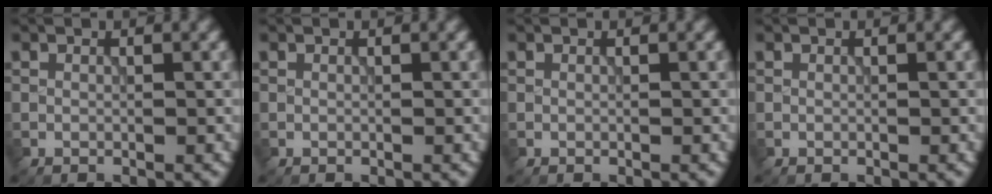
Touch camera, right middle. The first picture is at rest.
{"total": 0.0}
{"total": 0.0}
{"total": 0.0}